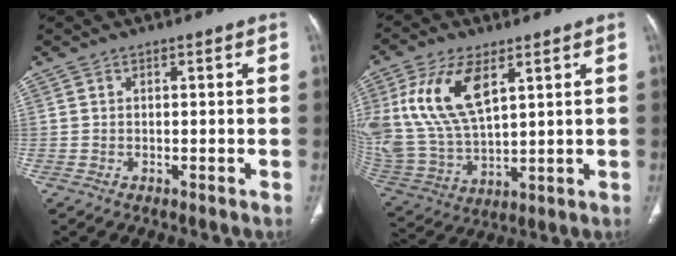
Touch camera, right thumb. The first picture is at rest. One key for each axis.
{"total": 17.2, "fx": 6.6, "fy": 8.7, "fz": 13.3, "tx": -0.271, "ty": -0.019, "tz": 0.141}